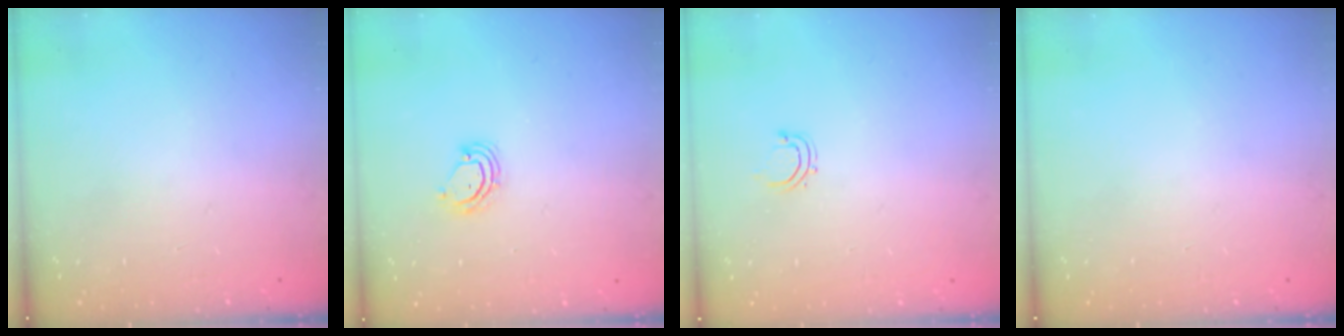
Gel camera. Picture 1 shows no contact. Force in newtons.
{"total": 5.5, "press": 5.5, "slide": 0.3}
{"total": 2.8, "press": 2.7, "slide": 0.5}
{"total": 0.0}